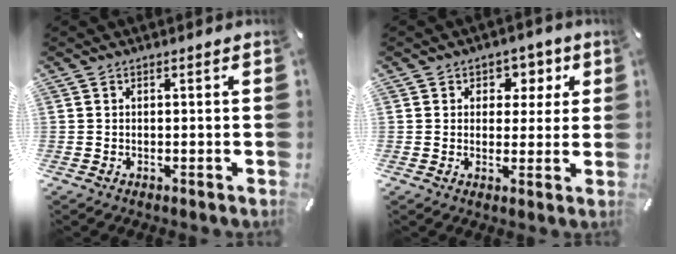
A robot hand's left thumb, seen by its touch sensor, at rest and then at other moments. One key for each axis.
{"total": 5.4, "fx": 1.3, "fy": 4.9, "fz": 1.7, "tx": -0.002, "ty": -0.007, "tz": 0.013}